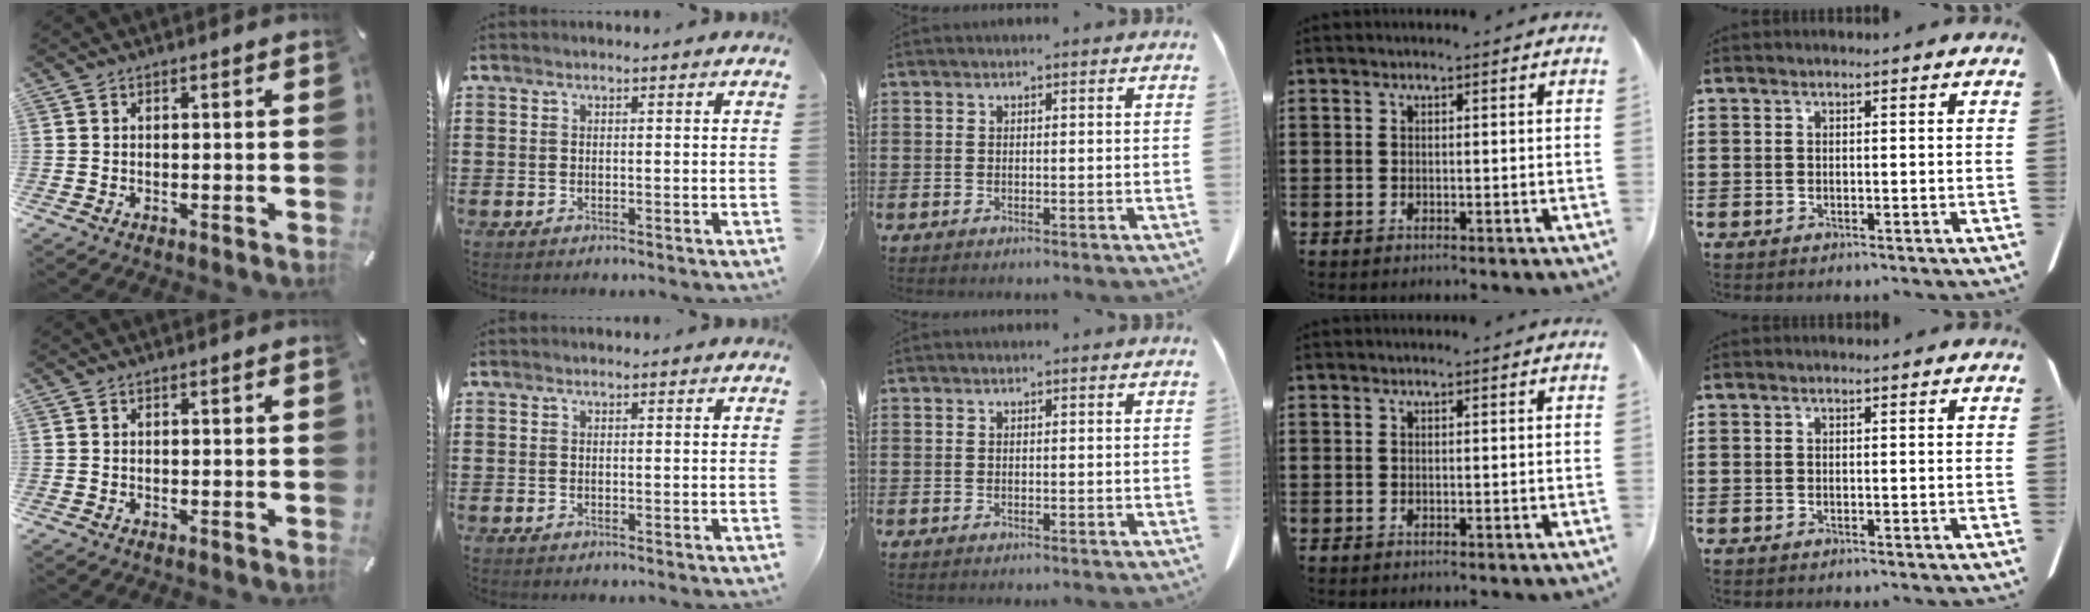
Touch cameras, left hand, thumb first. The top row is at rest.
{}